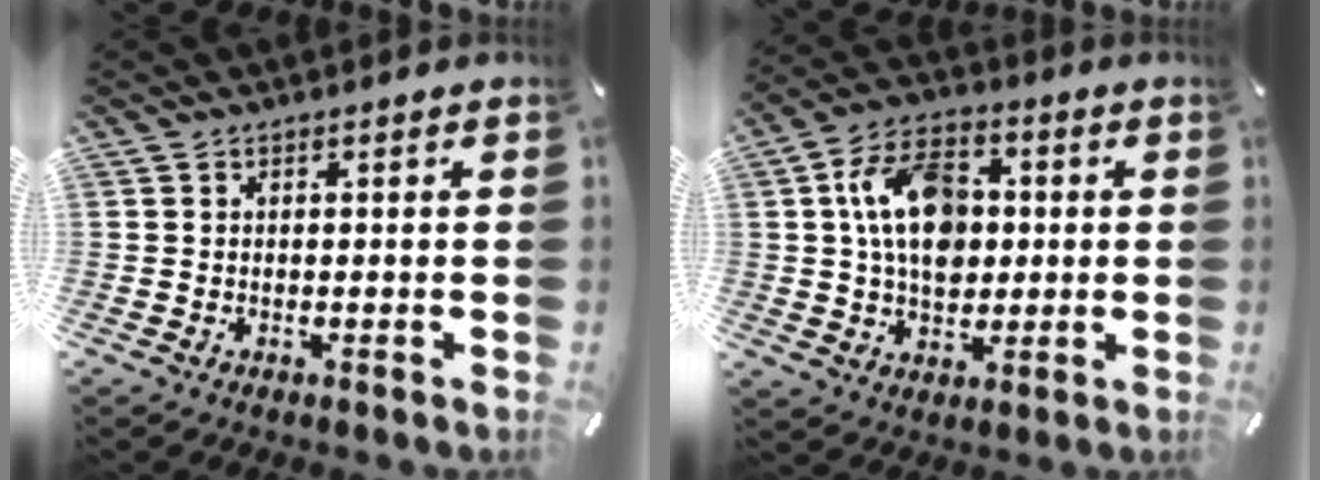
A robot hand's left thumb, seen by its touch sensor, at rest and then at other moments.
{"total": 13.6, "force": [1.5, 9.8, 9.3], "torque": [-0.180, 0.013, 0.028]}